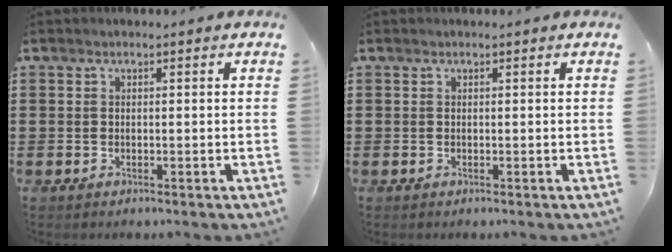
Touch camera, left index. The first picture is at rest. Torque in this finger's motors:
{"motor_torque": [0.00, 0.00, 0.00, 0.00]}